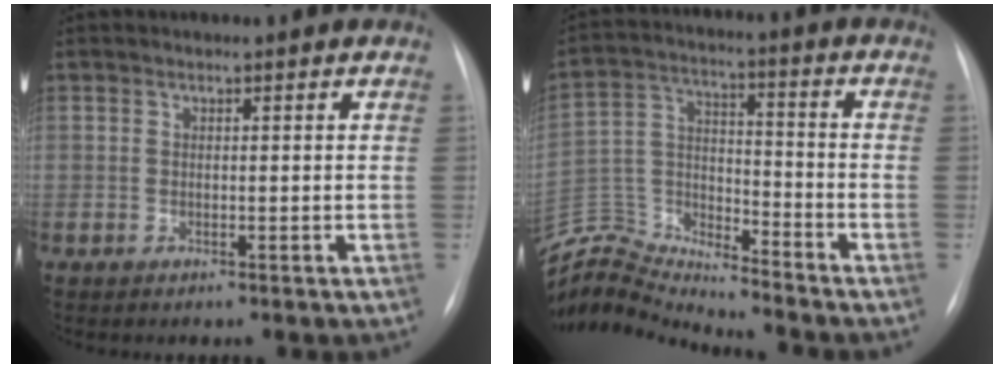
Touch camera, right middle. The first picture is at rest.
{"total": 15.9, "force": [-15.8, 0.5, 1.4], "torque": [-0.039, 0.042, -0.287]}